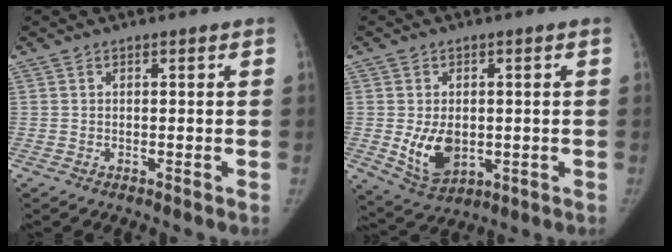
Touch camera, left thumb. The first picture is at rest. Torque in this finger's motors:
{"motor_torque": [-0.04, 0.45, 0.98, 0.19, 0.04]}